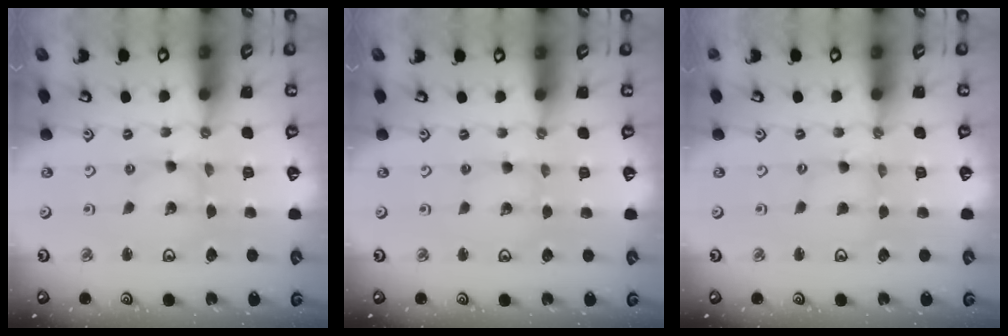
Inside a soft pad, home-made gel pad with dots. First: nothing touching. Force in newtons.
{"total": 2.1, "press": 2.0, "slide": 0.3}
{"total": 1.4, "press": 1.4, "slide": 0.2}